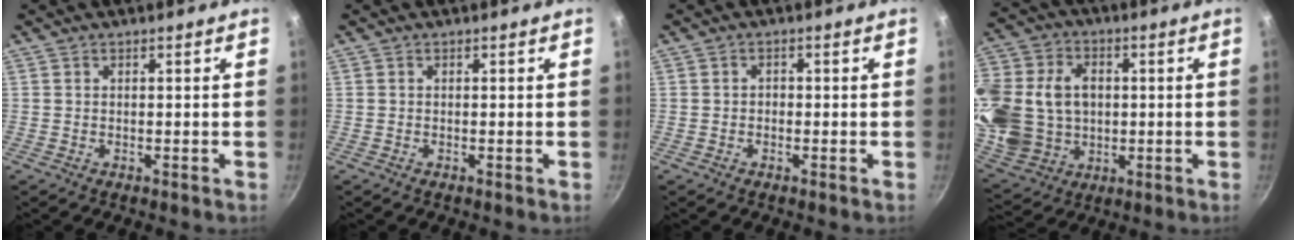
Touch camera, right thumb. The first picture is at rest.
{"total": 0.0}
{"total": 1.2, "force": [-0.5, 1.0, 0.5], "torque": [-0.006, 0.004, -0.010]}
{"total": 27.4, "force": [1.7, 21.4, 17.0], "torque": [-0.379, 0.031, 0.046]}